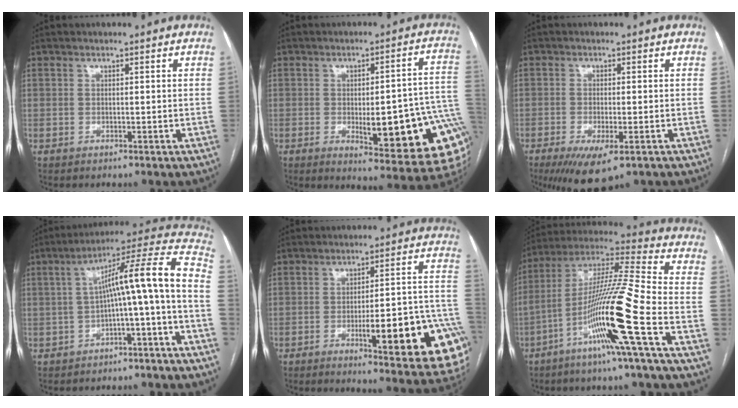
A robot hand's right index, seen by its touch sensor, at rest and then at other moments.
{"total": 19.2, "force": [-4.4, 4.6, 18.2], "torque": [-0.138, 0.018, -0.034]}
{"total": 7.8, "force": [-4.6, 2.0, 6.0], "torque": [-0.095, -0.020, -0.071]}
{"total": 13.8, "force": [-2.9, 0.3, 13.5], "torque": [-0.192, 0.050, -0.044]}
{"total": 19.2, "force": [-6.8, 3.2, 17.7], "torque": [-0.142, 0.017, -0.074]}
{"total": 17.4, "force": [-6.8, -1.7, 16.0], "torque": [-0.308, -0.010, -0.132]}